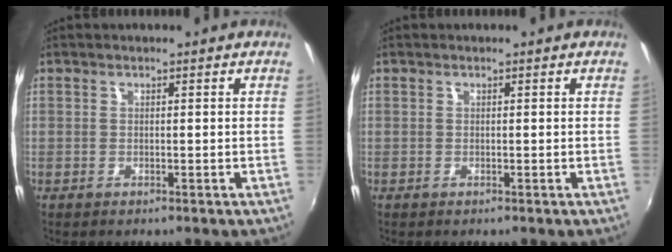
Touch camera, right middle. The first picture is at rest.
{"total": 0.0}